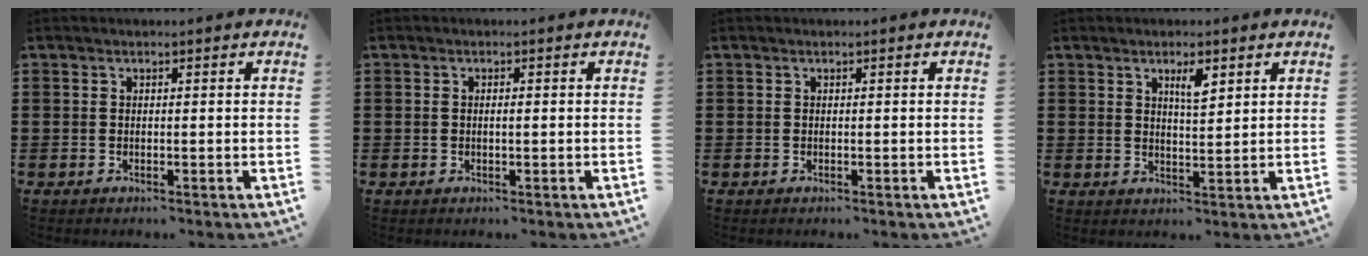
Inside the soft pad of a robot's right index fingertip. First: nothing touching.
{"total": 1.0, "force": [0.0, 0.3, 0.9], "torque": [-0.019, 0.000, 0.000]}
{"total": 0.0}
{"total": 3.2, "force": [1.9, 0.8, 2.5], "torque": [-0.045, 0.002, 0.030]}